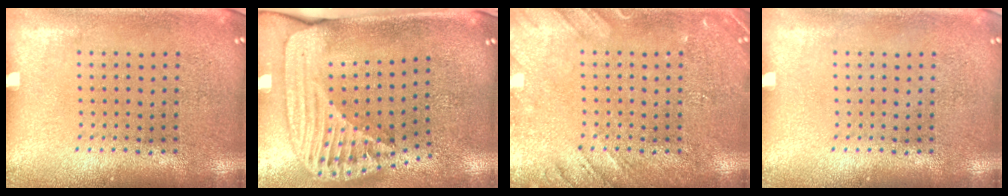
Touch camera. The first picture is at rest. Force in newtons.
{"total": 2.5, "press": 1.7, "slide": 1.9}
{"total": 2.3, "press": 2.3, "slide": 0.3}
{"total": 0.0}